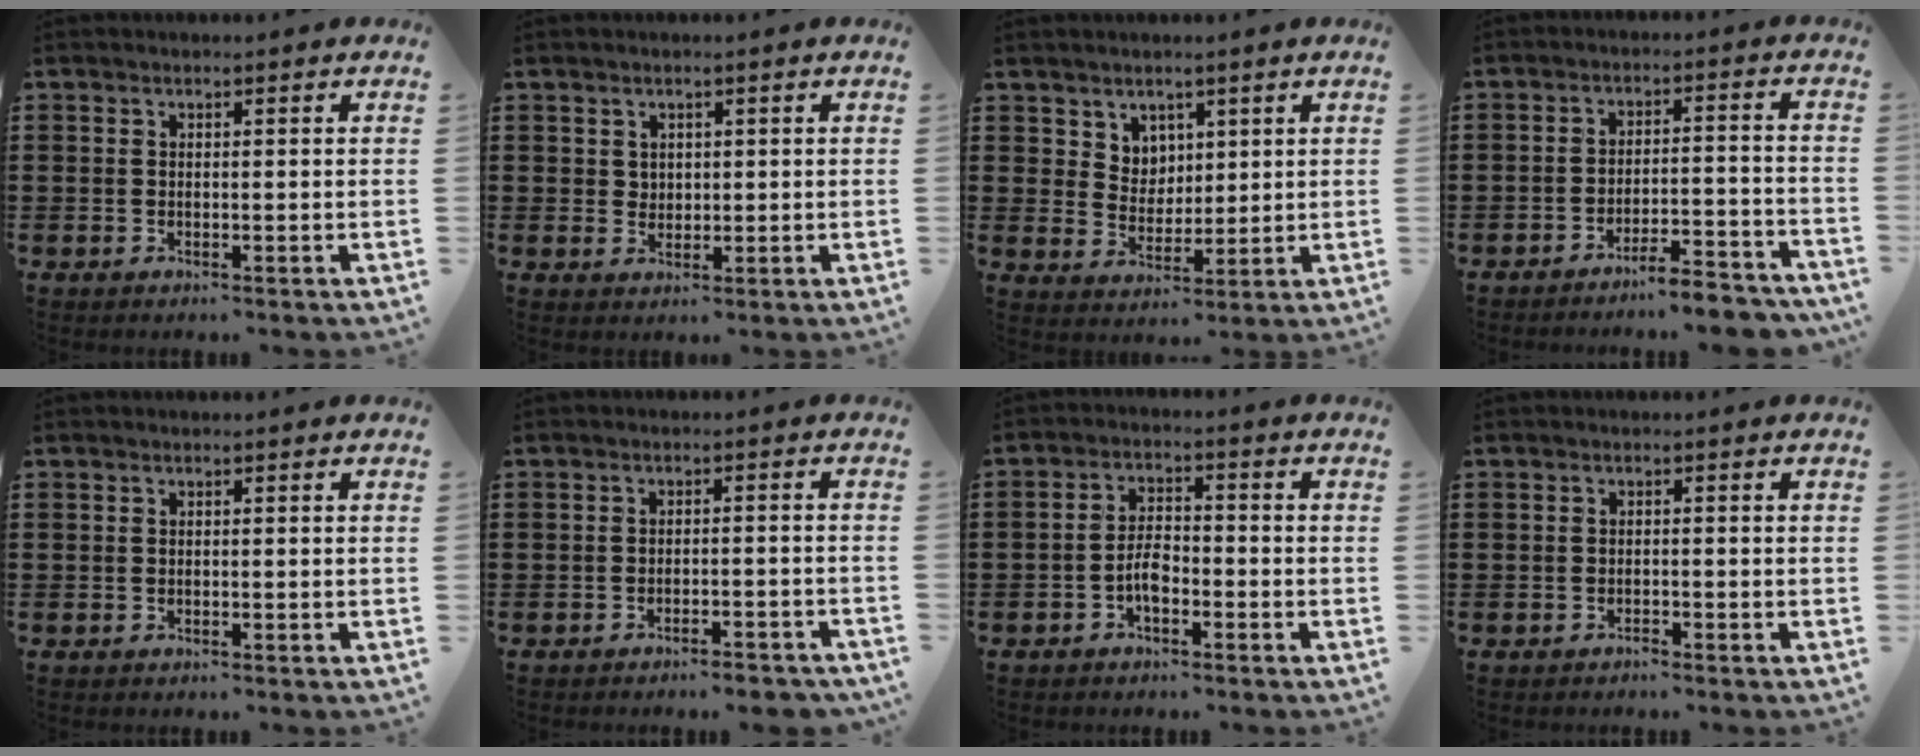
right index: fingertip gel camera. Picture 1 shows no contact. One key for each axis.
{"total": 1.8, "fx": 1.0, "fy": 1.4, "fz": 0.2, "tx": -0.009, "ty": 0.007, "tz": 0.020}
{"total": 4.7, "fx": 3.0, "fy": 3.5, "fz": 0.3, "tx": -0.020, "ty": 0.001, "tz": 0.055}
{"total": 5.5, "fx": -5.1, "fy": -0.1, "fz": 2.0, "tx": -0.034, "ty": -0.008, "tz": -0.097}
{"total": 0.0}
{"total": 2.9, "fx": -2.7, "fy": -0.1, "fz": 1.0, "tx": -0.021, "ty": -0.001, "tz": -0.054}
{"total": 4.0, "fx": -1.7, "fy": 1.8, "fz": 3.1, "tx": -0.070, "ty": 0.002, "tz": -0.037}
{"total": 0.9, "fx": -0.9, "fy": -0.1, "fz": 0.1, "tx": -0.005, "ty": -0.004, "tz": -0.017}